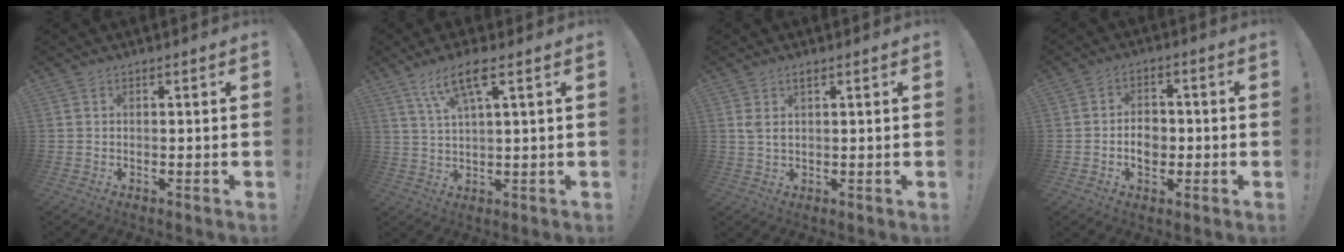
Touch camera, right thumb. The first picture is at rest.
{"total": 8.8, "force": [4.5, 1.8, 7.4], "torque": [-0.144, -0.006, 0.080]}
{"total": 2.5, "force": [1.2, 1.0, 1.9], "torque": [-0.041, 0.003, 0.022]}
{"total": 6.3, "force": [-0.8, 5.1, 3.5], "torque": [-0.050, 0.007, -0.016]}